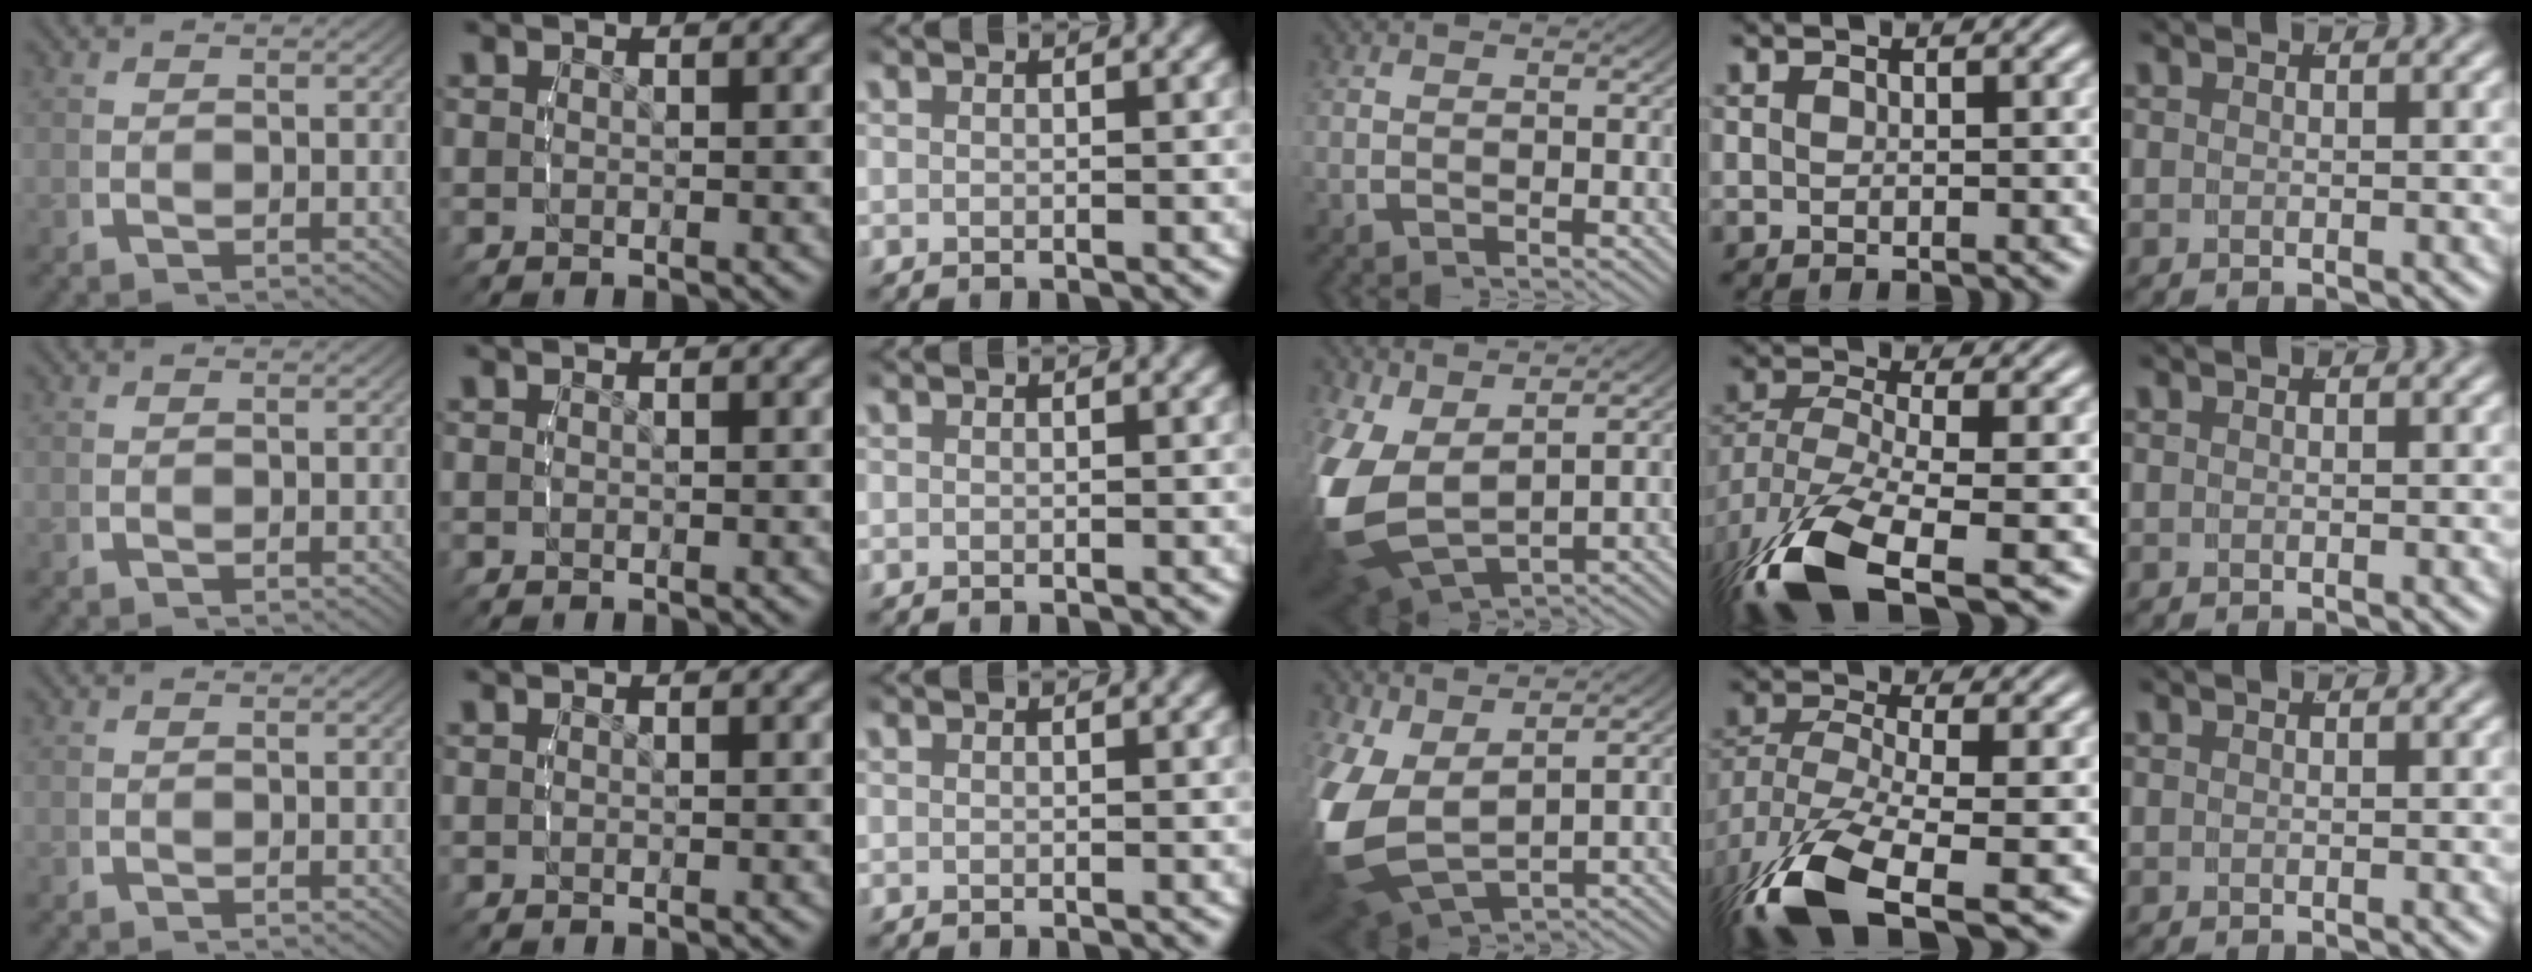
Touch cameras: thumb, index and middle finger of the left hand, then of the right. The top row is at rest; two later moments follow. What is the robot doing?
{"motion": "lift_and_place", "object": "pen"}